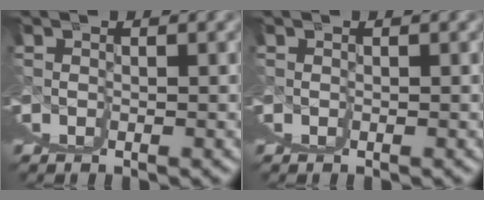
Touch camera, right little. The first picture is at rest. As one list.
[{"total": 0.0}]